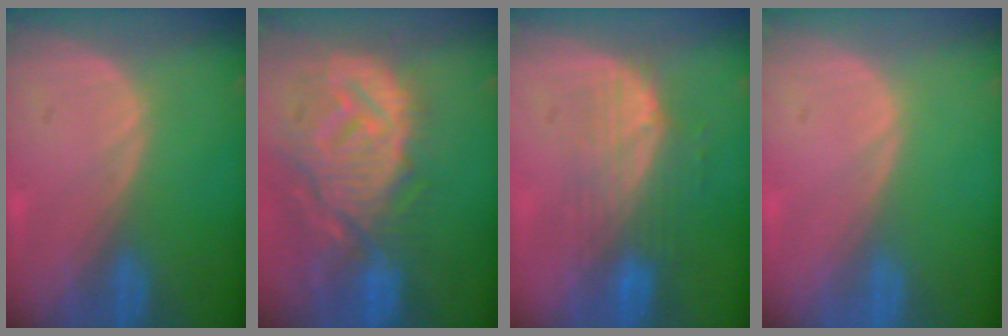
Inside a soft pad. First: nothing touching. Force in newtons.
{"total": 13.3, "press": 11.6, "slide": 6.4}
{"total": 7.7, "press": 6.9, "slide": 3.5}
{"total": 0.0}